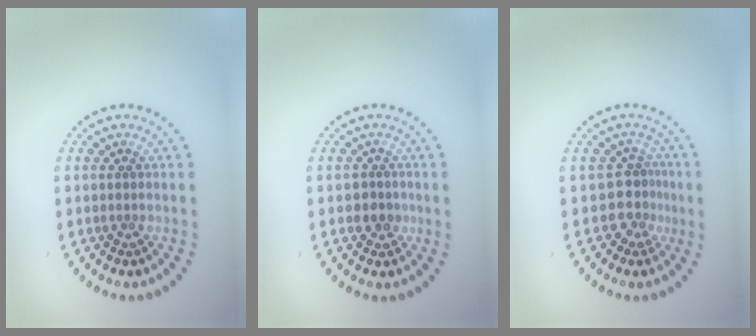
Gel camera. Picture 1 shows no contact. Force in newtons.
{"total": 1.8, "press": 1.6, "slide": 0.8}
{"total": 2.5, "press": 1.7, "slide": 1.9}